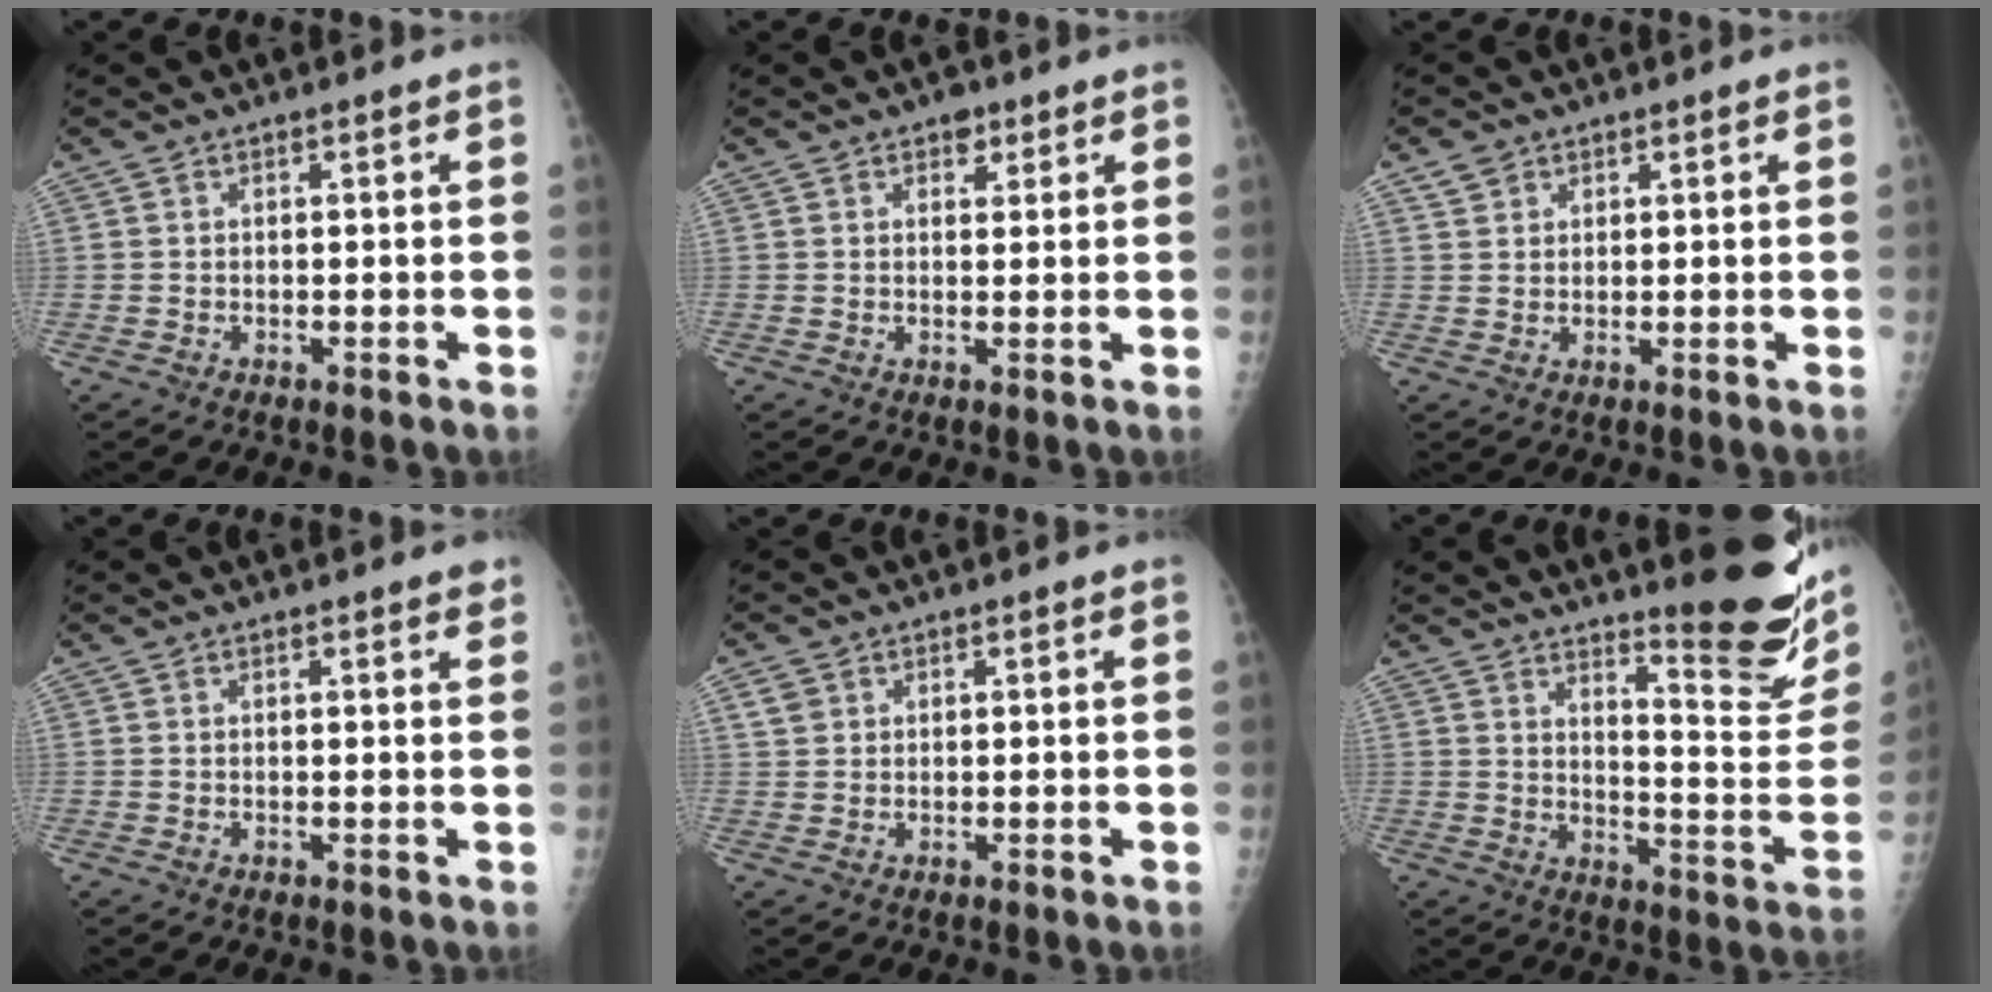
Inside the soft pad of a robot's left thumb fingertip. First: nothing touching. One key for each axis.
{"total": 2.4, "fx": 1.5, "fy": 1.5, "fz": 1.2, "tx": 0.001, "ty": -0.005, "tz": 0.018}
{"total": 2.5, "fx": 1.5, "fy": 1.9, "fz": 0.6, "tx": 0.002, "ty": -0.007, "tz": 0.024}
{"total": 2.0, "fx": 1.4, "fy": 0.3, "fz": 1.3, "tx": -0.012, "ty": -0.003, "tz": 0.015}
{"total": 2.4, "fx": 1.3, "fy": 1.8, "fz": 0.8, "tx": -0.003, "ty": -0.004, "tz": 0.024}
{"total": 18.3, "fx": 12.8, "fy": 3.5, "fz": 12.7, "tx": -0.136, "ty": -0.110, "tz": 0.179}